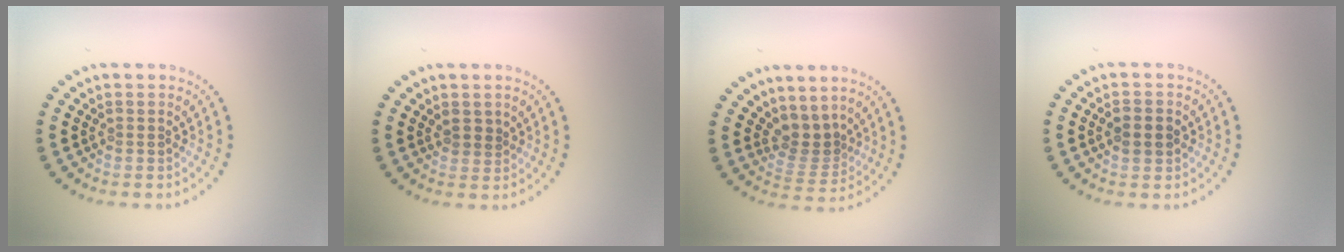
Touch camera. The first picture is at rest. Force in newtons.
{"total": 0.9, "press": 0.6, "slide": 0.7}
{"total": 2.7, "press": 1.7, "slide": 2.0}
{"total": 2.3, "press": 2.3, "slide": 0.2}